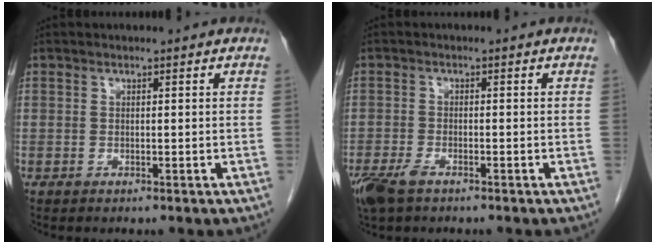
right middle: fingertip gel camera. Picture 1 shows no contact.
{"total": 4.6, "force": [-3.0, 1.7, 3.0], "torque": [-0.066, -0.010, -0.055]}